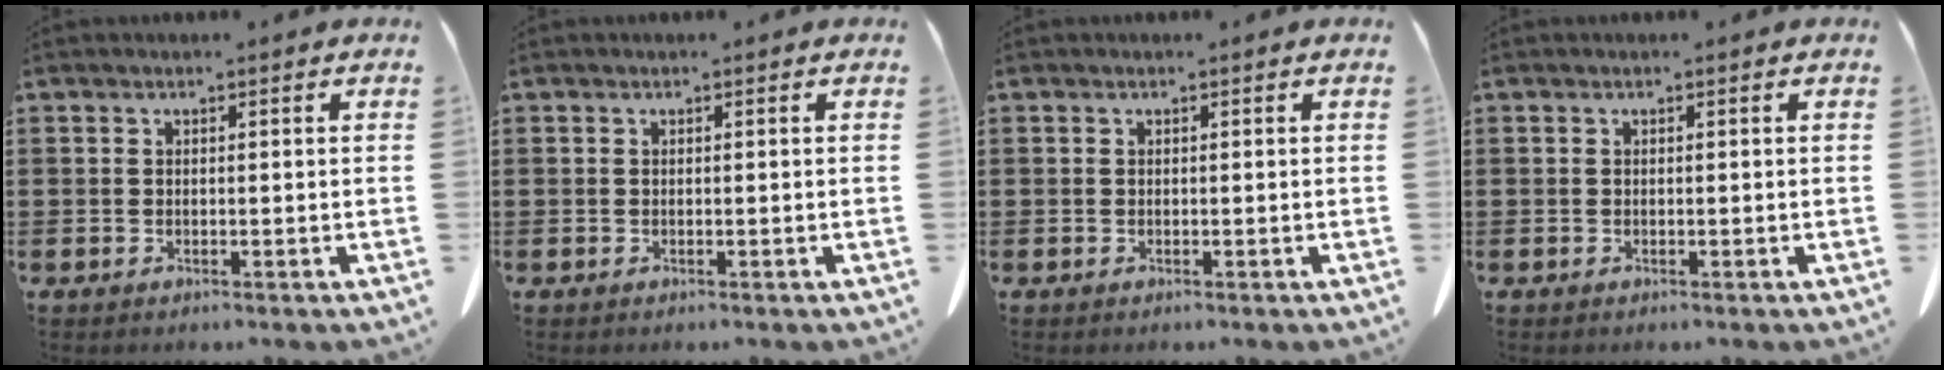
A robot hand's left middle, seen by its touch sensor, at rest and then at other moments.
{"total": 0.0}
{"total": 0.0}
{"total": 0.0}